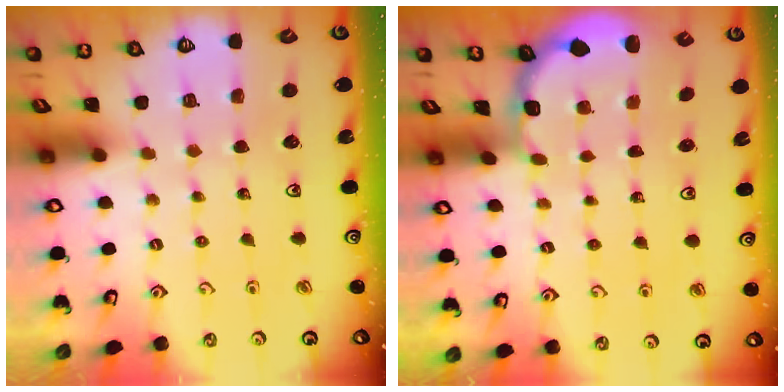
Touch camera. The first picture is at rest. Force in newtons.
{"total": 1.9, "press": 1.7, "slide": 0.8}